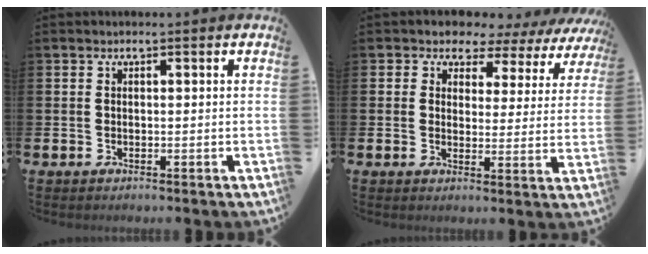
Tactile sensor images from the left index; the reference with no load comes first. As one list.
[{"total": 3.4, "force": [2.6, 2.2, 0.0], "torque": [-0.018, -0.028, 0.035]}]